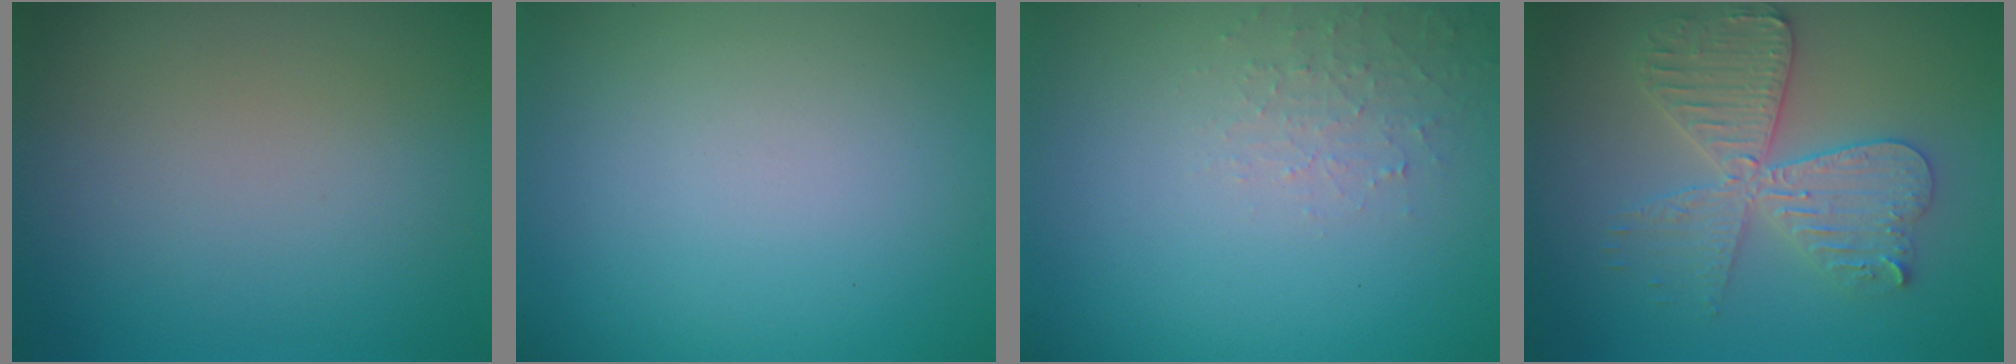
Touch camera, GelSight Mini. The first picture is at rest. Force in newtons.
{"total": 0.0}
{"total": 1.8, "press": 1.8, "slide": 0.4}
{"total": 5.7, "press": 5.6, "slide": 0.7}